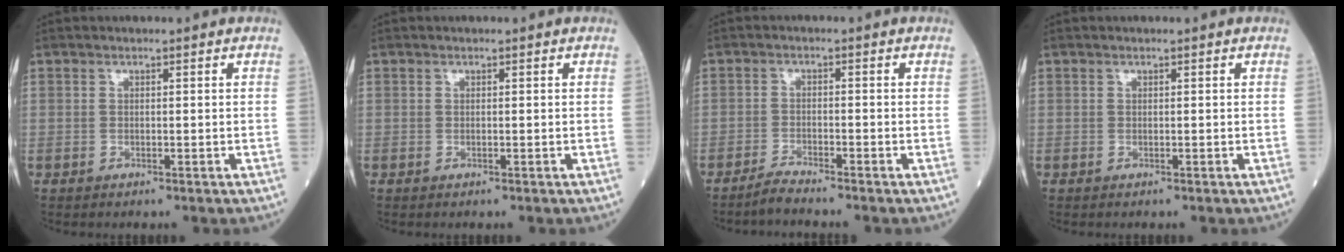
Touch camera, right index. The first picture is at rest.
{"total": 0.0}
{"total": 2.6, "force": [-2.5, -0.6, 0.5], "torque": [-0.015, -0.011, -0.052]}
{"total": 0.0}